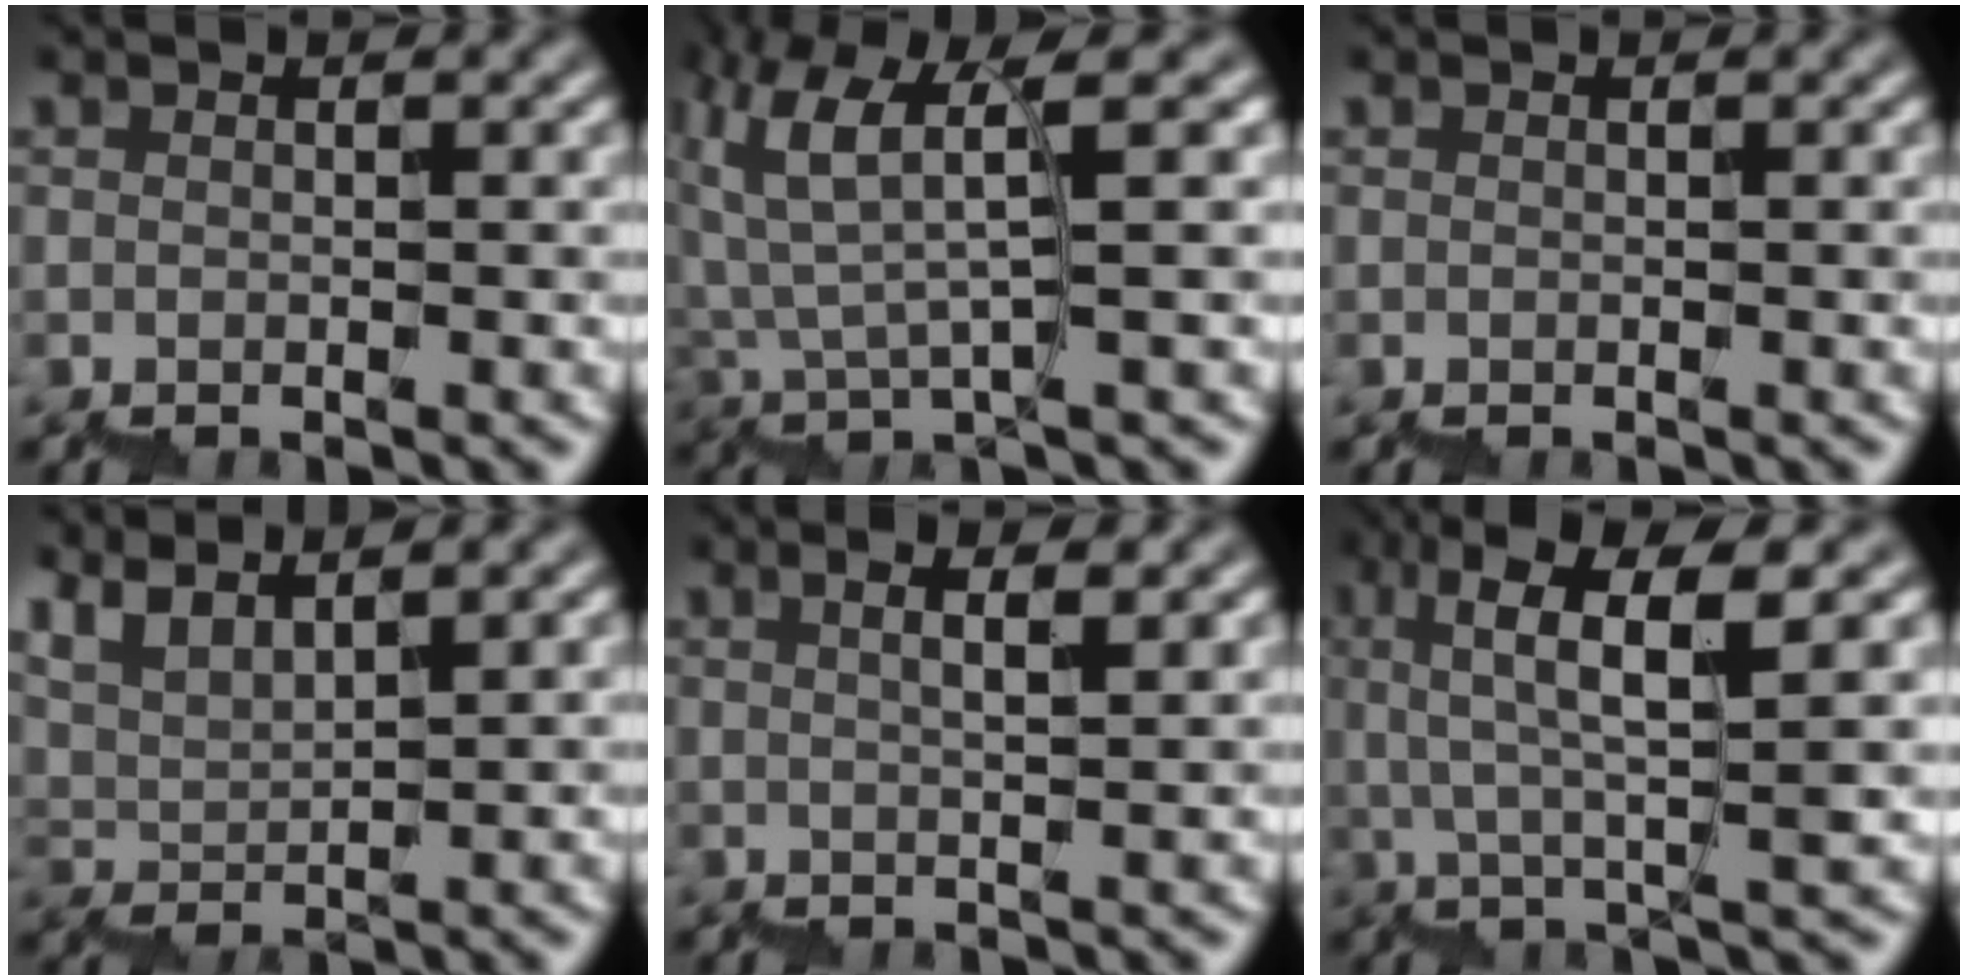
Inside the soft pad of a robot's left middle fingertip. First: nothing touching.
{"total": 4.6, "force": [2.8, 0.2, 3.6], "torque": [-0.082, 0.013, 0.049]}
{"total": 0.0}
{"total": 5.0, "force": [4.9, 0.7, 0.8], "torque": [-0.019, 0.013, 0.092]}
{"total": 2.7, "force": [2.1, 0.6, 1.7], "torque": [-0.003, 0.001, 0.030]}
{"total": 7.3, "force": [4.1, 1.1, 6.0], "torque": [-0.091, 0.020, 0.066]}